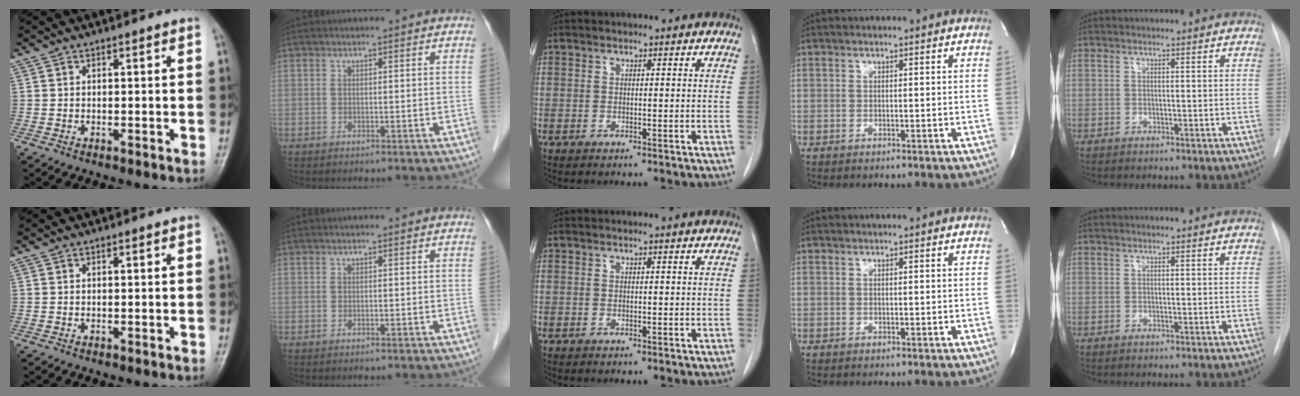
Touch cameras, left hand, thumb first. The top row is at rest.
{}